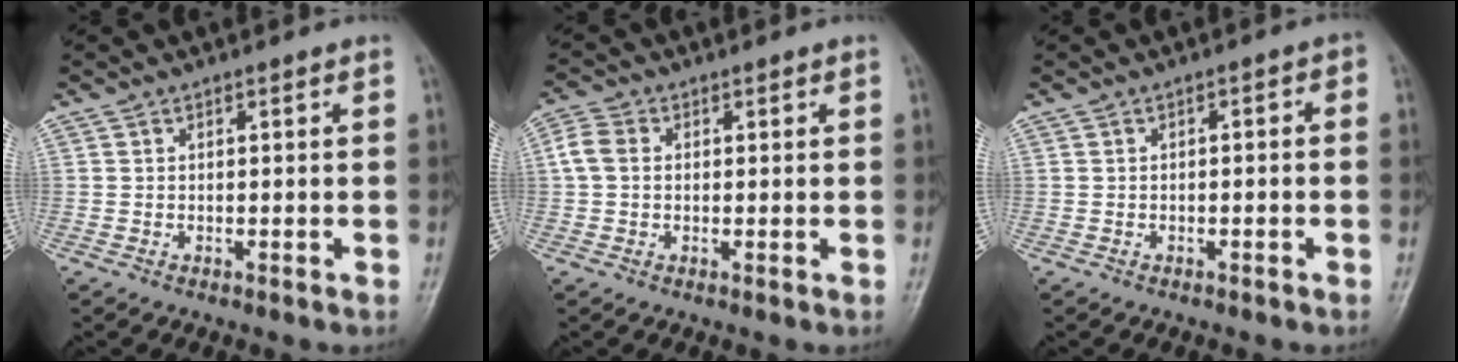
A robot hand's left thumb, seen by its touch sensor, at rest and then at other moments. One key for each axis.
{"total": 4.0, "fx": 0.6, "fy": 3.1, "fz": 2.5, "tx": -0.055, "ty": 0.012, "tz": 0.006}
{"total": 1.8, "fx": -0.4, "fy": 0.7, "fz": 1.6, "tx": -0.025, "ty": 0.019, "tz": -0.005}